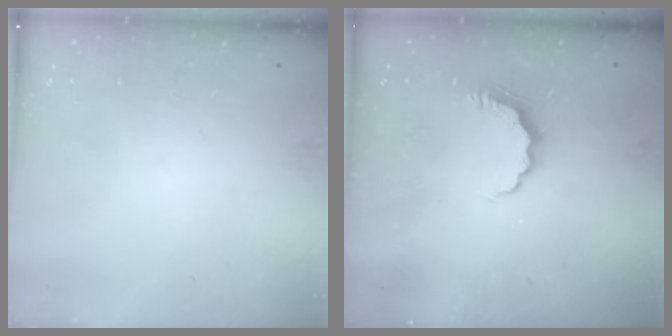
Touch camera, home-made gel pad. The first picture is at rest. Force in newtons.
{"total": 5.7, "press": 5.6, "slide": 0.7}